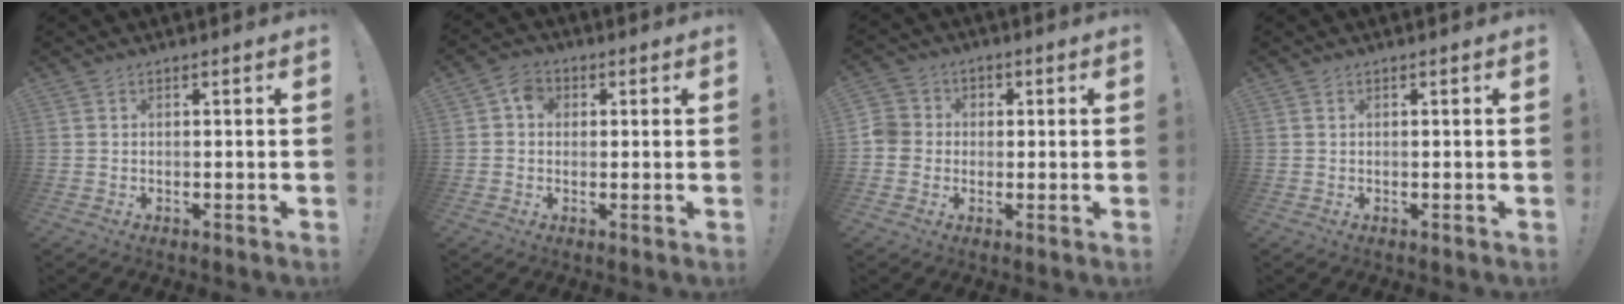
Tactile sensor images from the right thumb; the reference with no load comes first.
{"total": 4.9, "force": [0.9, 3.9, 2.8], "torque": [-0.044, 0.008, 0.017]}
{"total": 6.4, "force": [-0.5, 6.1, 1.9], "torque": [-0.036, 0.014, -0.009]}
{"total": 0.0}